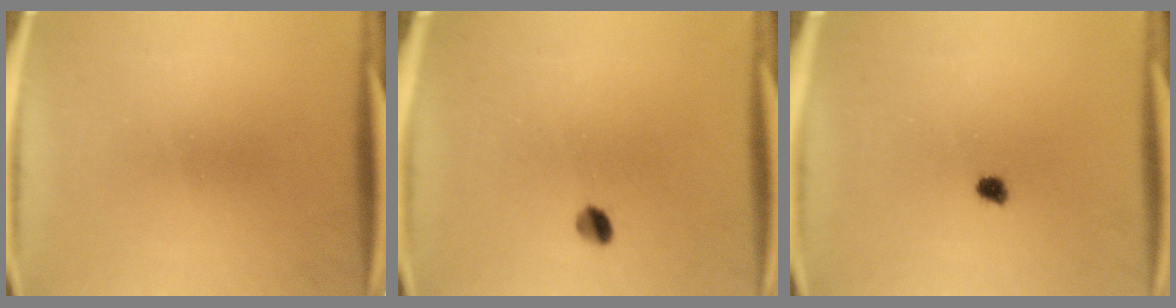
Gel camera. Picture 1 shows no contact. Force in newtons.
{"total": 2.5}
{"total": 1.8}